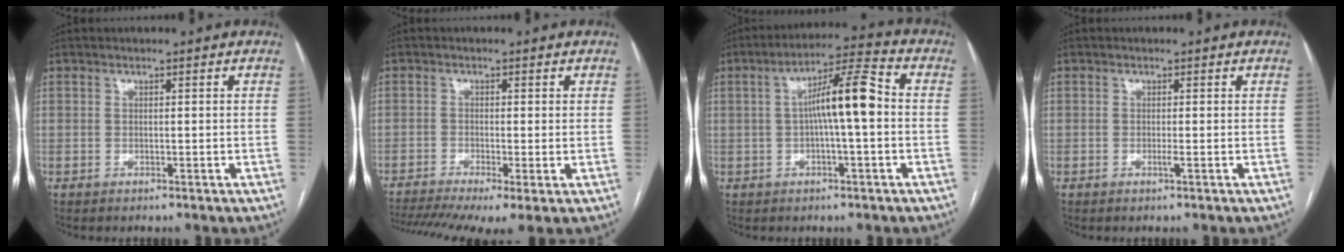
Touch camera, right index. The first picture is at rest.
{"total": 10.6, "force": [-6.6, 2.4, 8.0], "torque": [-0.153, -0.009, -0.108]}
{"total": 9.2, "force": [0.0, 0.8, 9.1], "torque": [-0.156, 0.026, -0.006]}
{"total": 0.7, "force": [-0.3, -0.2, 0.7], "torque": [-0.015, -0.001, -0.006]}